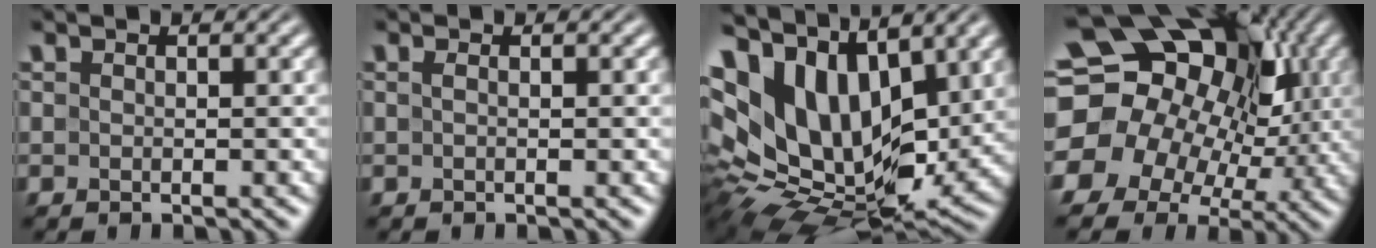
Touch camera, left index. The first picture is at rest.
{"total": 0.7, "force": [0.1, 0.2, 0.7], "torque": [-0.014, 0.001, -0.001]}
{"total": 16.2, "force": [5.3, 9.9, 11.8], "torque": [-0.237, 0.008, 0.098]}
{"total": 20.3, "force": [1.5, 17.1, 10.9], "torque": [-0.195, 0.018, -0.007]}